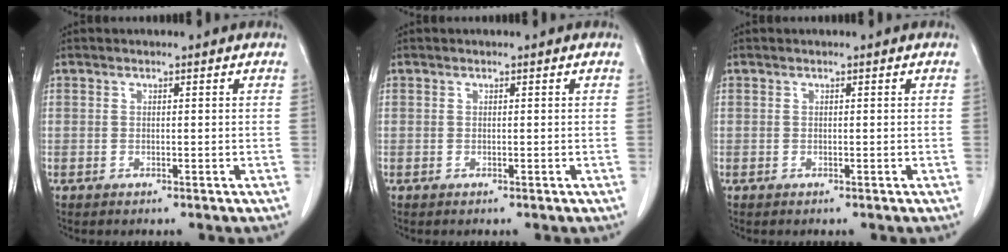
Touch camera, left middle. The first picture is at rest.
{"total": 0.0}
{"total": 0.0}